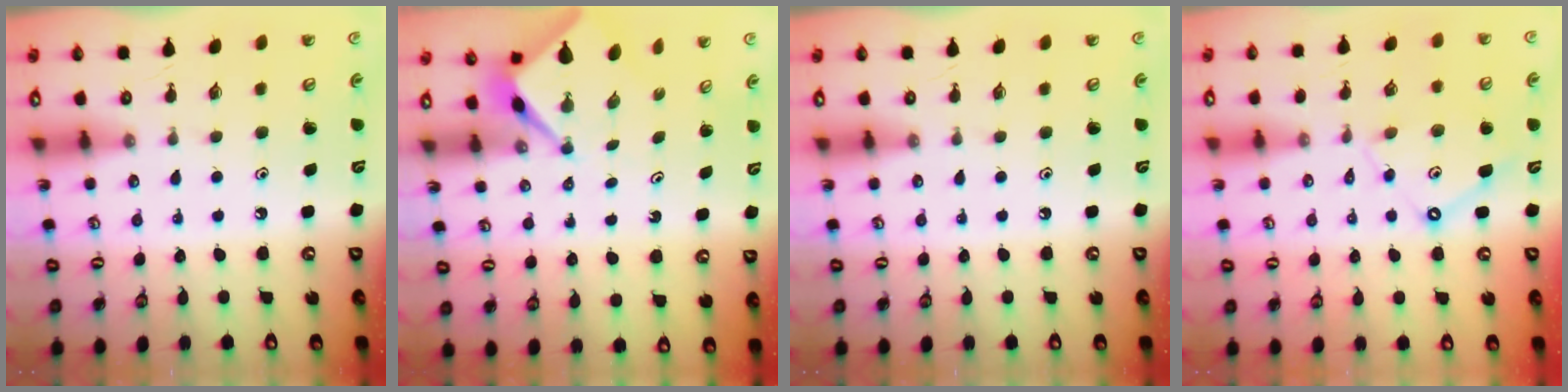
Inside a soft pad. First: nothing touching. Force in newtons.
{"total": 2.6, "press": 2.6, "slide": 0.2}
{"total": 0.0}
{"total": 8.3, "press": 8.2, "slide": 0.7}